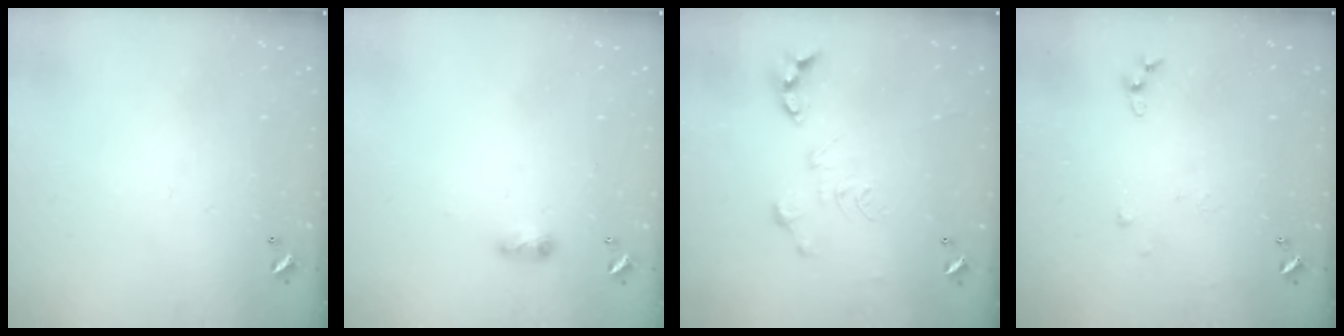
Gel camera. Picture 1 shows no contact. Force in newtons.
{"total": 4.1, "press": 4.1, "slide": 0.5}
{"total": 0.0}
{"total": 5.1, "press": 5.0, "slide": 0.8}